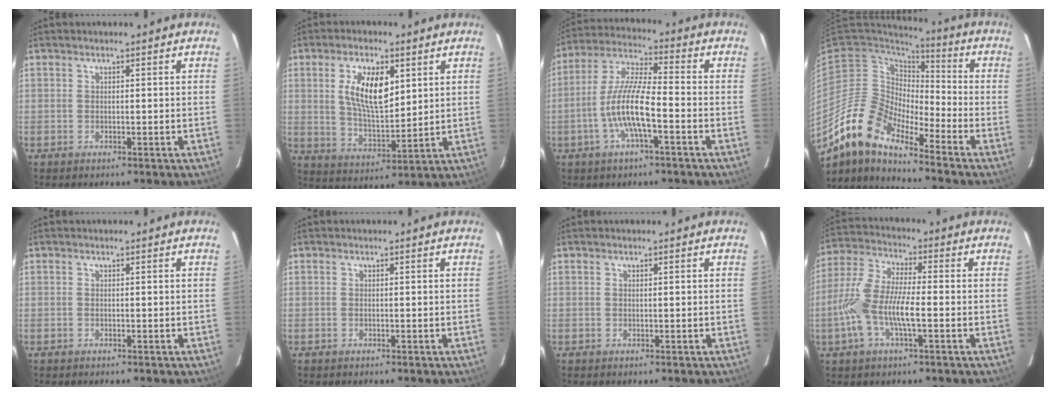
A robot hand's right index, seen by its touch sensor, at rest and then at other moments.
{"total": 10.9, "force": [3.6, 4.8, 9.1], "torque": [-0.167, 0.002, 0.073]}
{"total": 10.9, "force": [-3.8, 1.9, 10.1], "torque": [-0.211, 0.003, -0.074]}
{"total": 12.6, "force": [-10.4, 3.8, 6.1], "torque": [-0.097, -0.005, -0.212]}
{"total": 0.0}
{"total": 0.0}
{"total": 0.0}
{"total": 11.3, "force": [-2.8, 3.3, 10.4], "torque": [-0.226, 0.003, -0.056]}